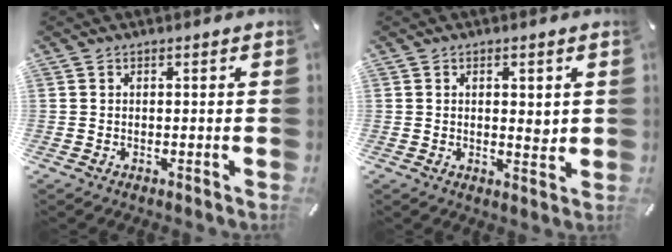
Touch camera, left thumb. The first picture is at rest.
{"total": 3.5, "force": [0.7, 1.8, 2.9], "torque": [-0.034, -0.005, 0.005]}